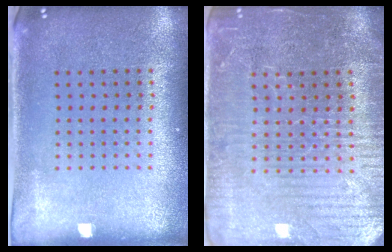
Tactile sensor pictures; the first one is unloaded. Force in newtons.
{"total": 4.2, "press": 3.9, "slide": 1.5}